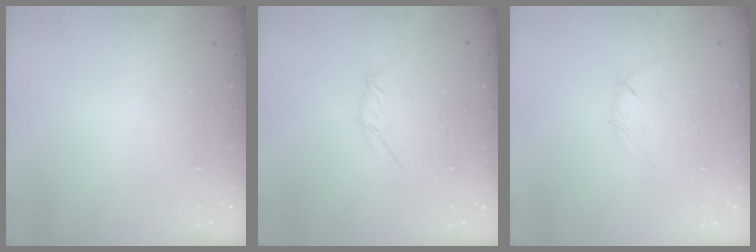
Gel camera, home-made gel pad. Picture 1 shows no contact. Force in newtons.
{"total": 4.2, "press": 4.1, "slide": 1.1}
{"total": 3.3, "press": 3.2, "slide": 0.9}